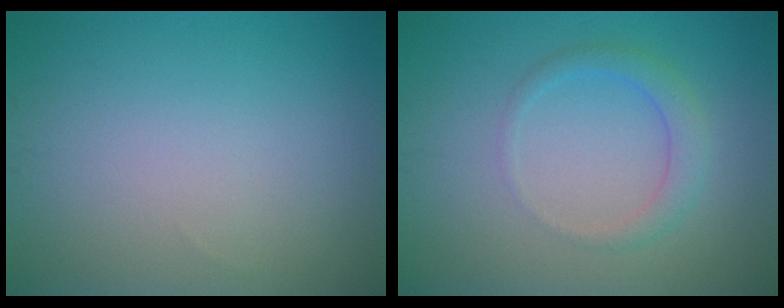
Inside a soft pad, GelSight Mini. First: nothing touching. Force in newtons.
{"total": 2.2, "press": 2.2, "slide": 0.1}